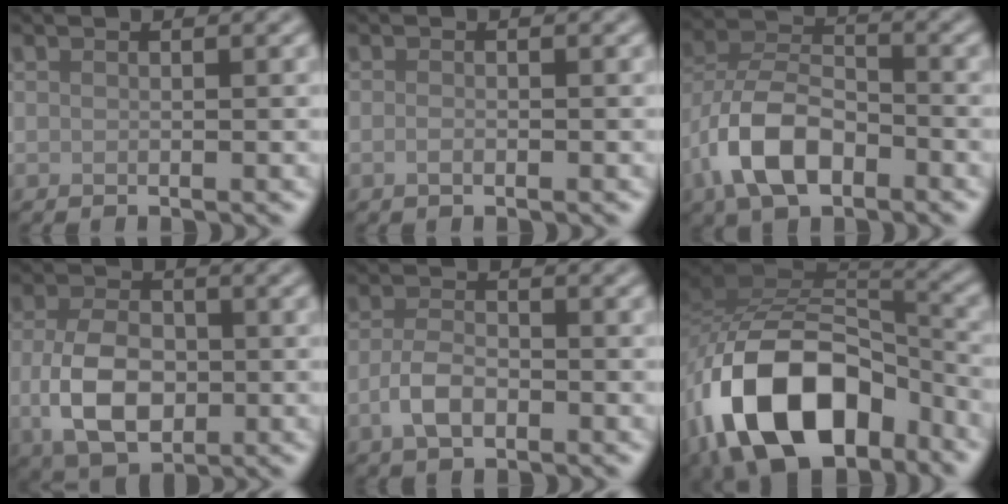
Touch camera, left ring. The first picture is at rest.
{"total": 0.8, "force": [-0.4, 0.3, 0.6], "torque": [-0.013, -0.002, -0.006]}
{"total": 7.4, "force": [-3.5, 4.2, 5.1], "torque": [-0.098, 0.003, -0.076]}
{"total": 6.5, "force": [-1.0, 4.3, 4.8], "torque": [-0.104, -0.009, -0.018]}
{"total": 3.1, "force": [-1.3, 1.7, 2.3], "torque": [-0.046, 0.000, -0.031]}
{"total": 14.4, "force": [-7.4, 8.0, 9.4], "torque": [-0.173, 0.006, -0.143]}